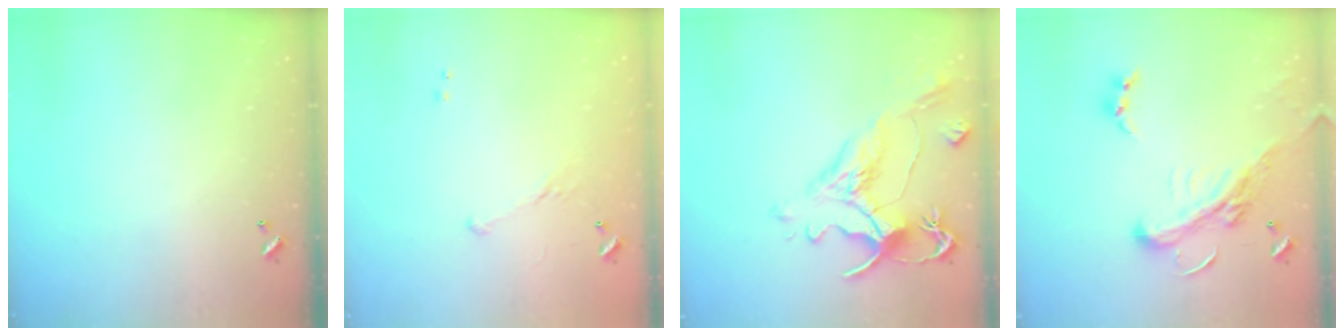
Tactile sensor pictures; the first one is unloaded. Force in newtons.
{"total": 5.4, "press": 5.3, "slide": 1.0}
{"total": 1.8, "press": 0.9, "slide": 1.5}
{"total": 5.4, "press": 5.2, "slide": 1.4}